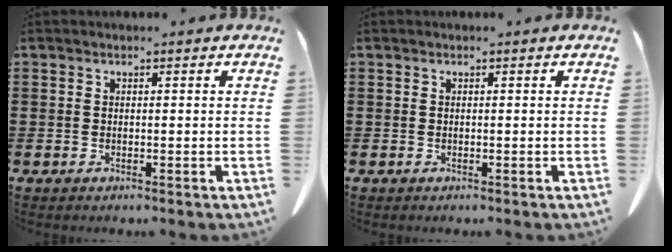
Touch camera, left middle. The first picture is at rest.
{"total": 0.0}